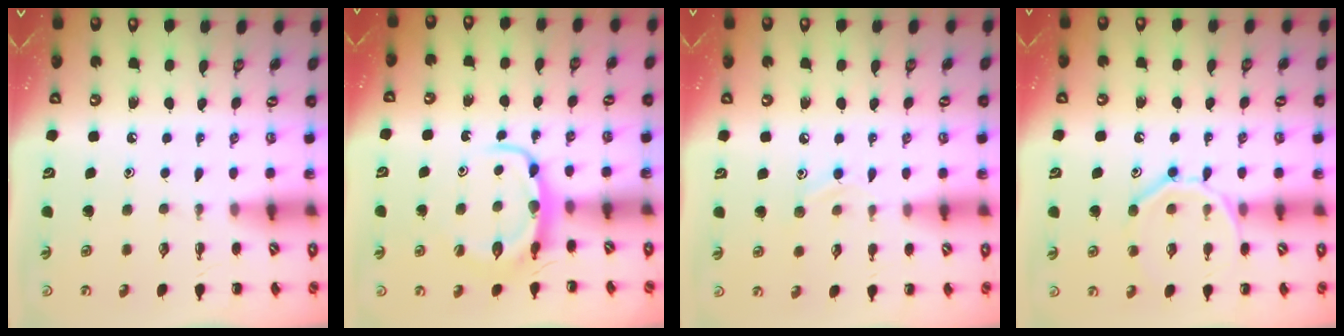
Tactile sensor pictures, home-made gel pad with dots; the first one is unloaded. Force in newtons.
{"total": 6.3, "press": 6.3, "slide": 0.7}
{"total": 7.6, "press": 7.4, "slide": 1.8}
{"total": 13.0, "press": 12.9, "slide": 1.1}